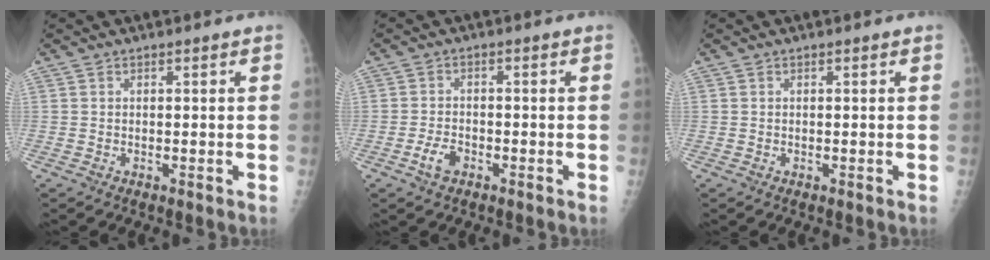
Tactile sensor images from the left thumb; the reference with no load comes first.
{"total": 3.4, "force": [-1.8, 2.1, 2.0], "torque": [-0.037, 0.010, -0.031]}
{"total": 0.0}